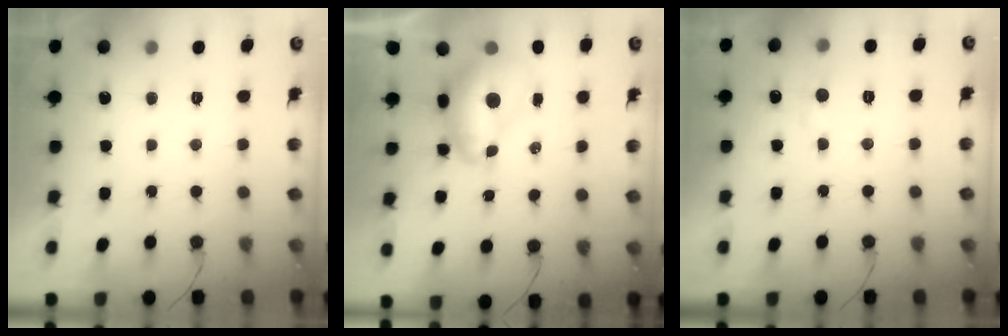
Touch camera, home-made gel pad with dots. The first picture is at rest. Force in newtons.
{"total": 8.3, "press": 8.2, "slide": 0.9}
{"total": 4.3, "press": 4.3, "slide": 0.6}